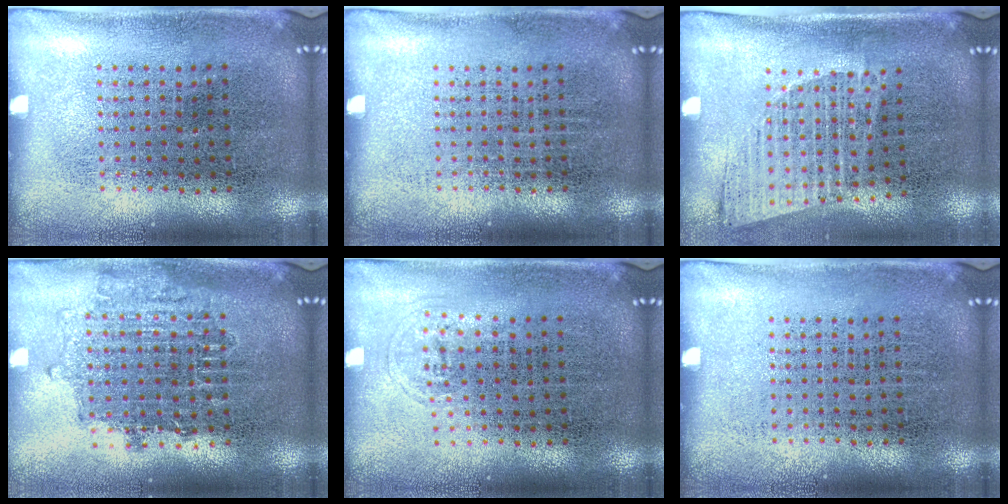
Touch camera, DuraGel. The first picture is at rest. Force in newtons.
{"total": 0.0}
{"total": 1.2, "press": 1.1, "slide": 0.6}
{"total": 1.6, "press": 1.3, "slide": 0.8}
{"total": 0.5, "press": 0.5, "slide": 0.2}
{"total": 0.0}